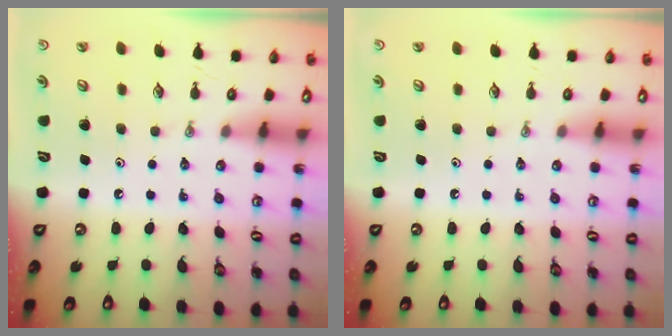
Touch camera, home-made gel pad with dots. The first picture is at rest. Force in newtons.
{"total": 0.0}